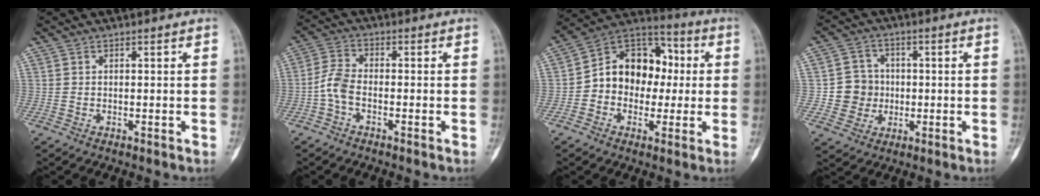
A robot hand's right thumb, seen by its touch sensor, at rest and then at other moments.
{"total": 4.6, "force": [-1.6, 2.5, 3.5], "torque": [-0.077, 0.017, -0.041]}
{"total": 15.1, "force": [0.0, 11.8, 9.4], "torque": [-0.099, 0.042, -0.012]}
{"total": 7.3, "force": [-0.6, 7.1, 1.7], "torque": [0.003, 0.013, -0.011]}